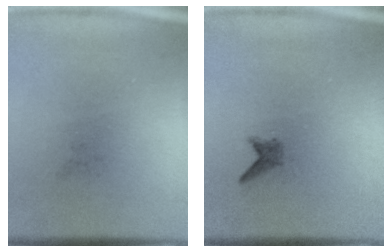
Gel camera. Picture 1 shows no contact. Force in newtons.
{"total": 1.0}